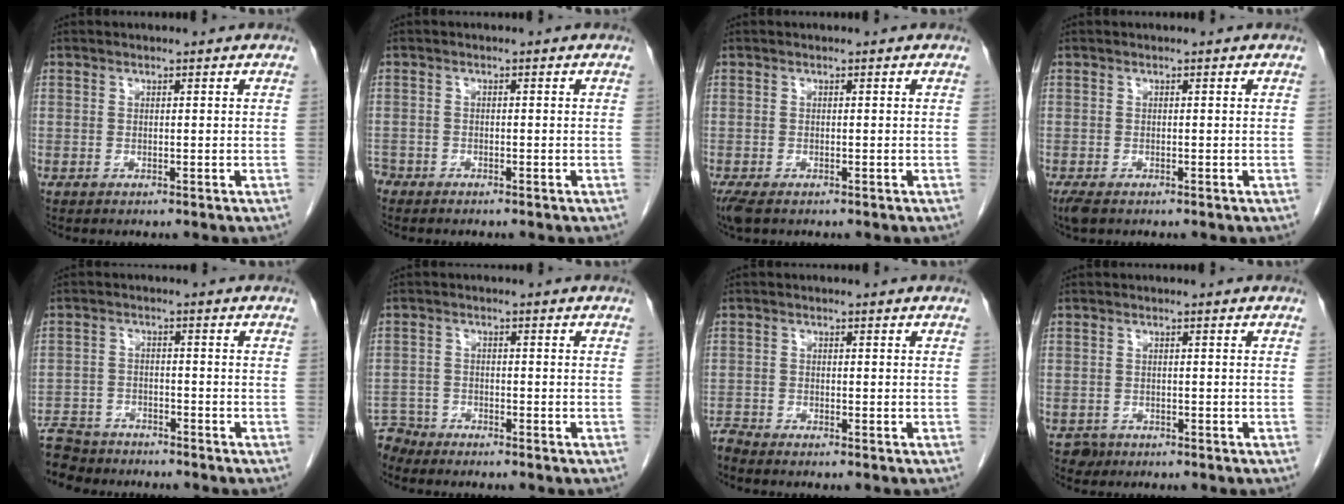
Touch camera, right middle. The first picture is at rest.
{"total": 2.2, "force": [-1.9, 1.1, 0.2], "torque": [-0.003, 0.001, -0.034]}
{"total": 3.4, "force": [-2.3, 1.4, 2.0], "torque": [-0.046, -0.012, -0.037]}
{"total": 2.5, "force": [-1.8, 1.0, 1.5], "torque": [-0.035, -0.009, -0.028]}
{"total": 10.2, "force": [-9.0, 4.3, 2.3], "torque": [-0.056, 0.001, -0.146]}
{"total": 3.9, "force": [-3.7, 0.8, -0.8], "torque": [0.022, -0.007, -0.070]}
{"total": 1.7, "force": [-1.6, -0.3, -0.2], "torque": [0.006, -0.007, -0.032]}
{"total": 1.4, "force": [-1.0, 1.0, -0.2], "torque": [0.002, 0.005, -0.017]}